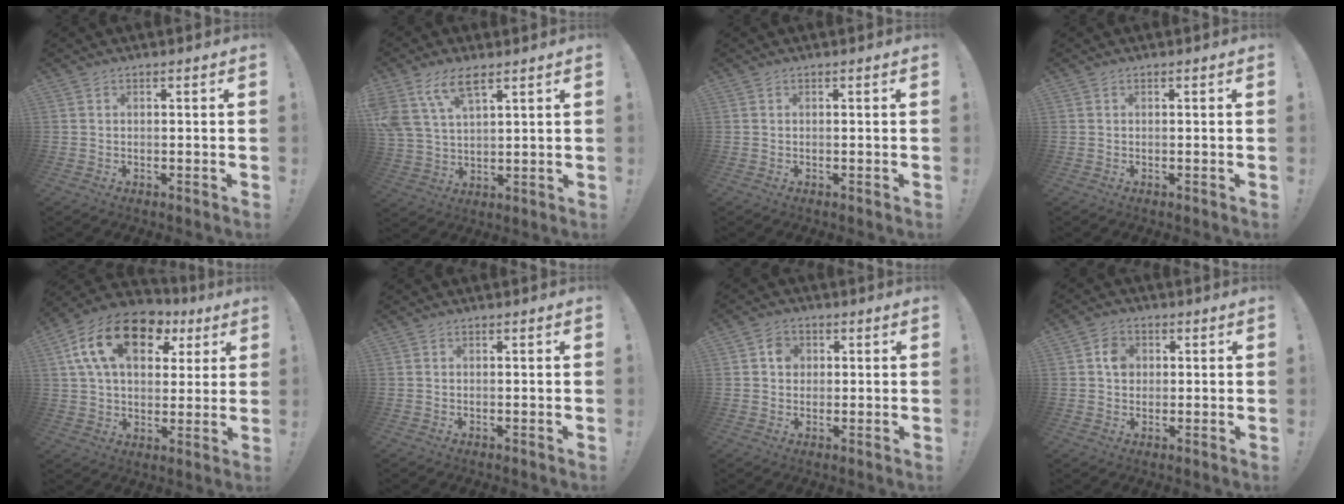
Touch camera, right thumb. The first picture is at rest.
{"total": 10.5, "force": [6.6, 4.8, 6.6], "torque": [-0.142, -0.018, 0.130]}
{"total": 0.0}
{"total": 0.0}
{"total": 19.3, "force": [8.0, 11.8, 13.0], "torque": [-0.230, -0.018, 0.143]}
{"total": 0.0}
{"total": 3.9, "force": [0.8, 3.5, 1.6], "torque": [-0.012, 0.001, 0.010]}
{"total": 4.6, "force": [0.8, 4.0, 2.0], "torque": [-0.014, -0.001, 0.010]}